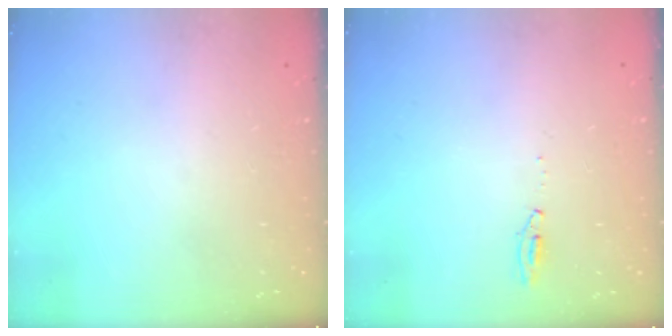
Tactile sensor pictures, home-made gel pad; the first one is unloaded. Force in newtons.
{"total": 3.5, "press": 3.3, "slide": 1.1}